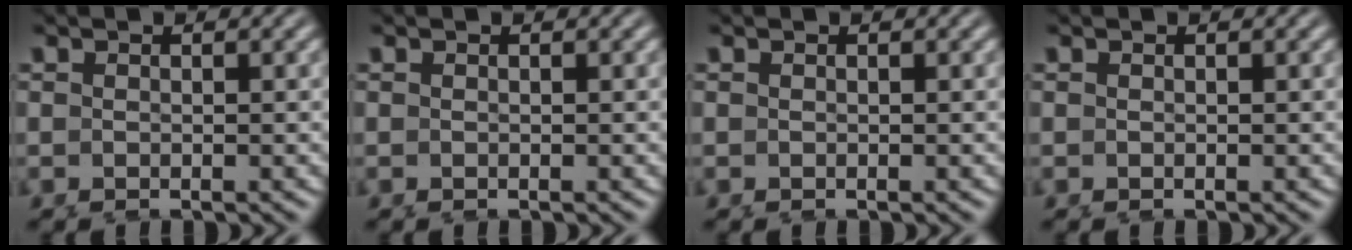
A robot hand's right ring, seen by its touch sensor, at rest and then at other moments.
{"total": 0.0}
{"total": 0.0}
{"total": 0.0}